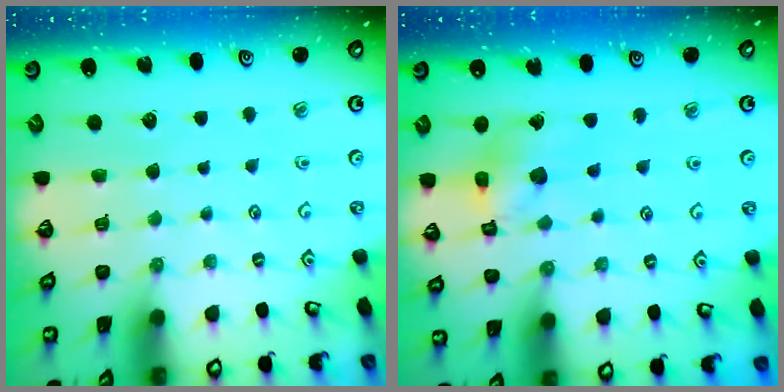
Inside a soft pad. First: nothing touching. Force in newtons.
{"total": 11.8, "press": 11.7, "slide": 1.5}